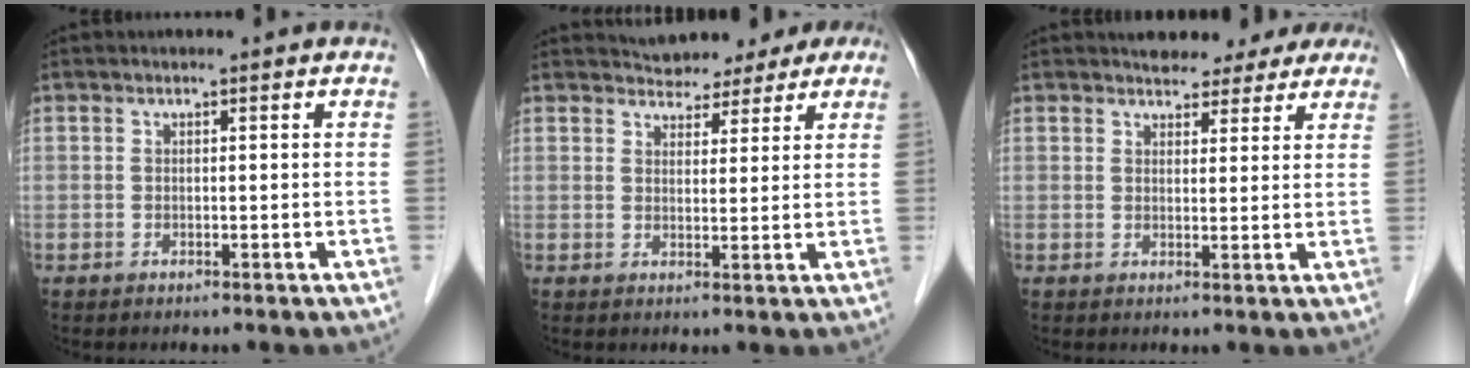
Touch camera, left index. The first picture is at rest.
{"total": 7.5, "force": [6.2, 3.7, 1.9], "torque": [-0.019, 0.020, 0.072]}
{"total": 8.2, "force": [7.0, 3.5, 2.5], "torque": [-0.015, 0.012, 0.076]}